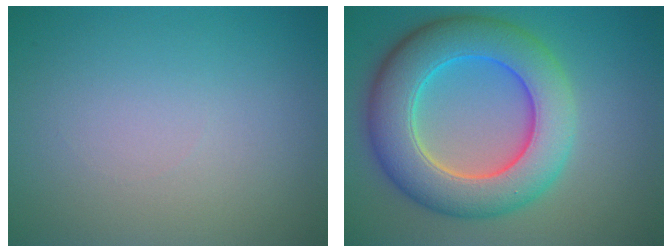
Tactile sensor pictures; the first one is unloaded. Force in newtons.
{"total": 9.5, "press": 9.5, "slide": 0.2}